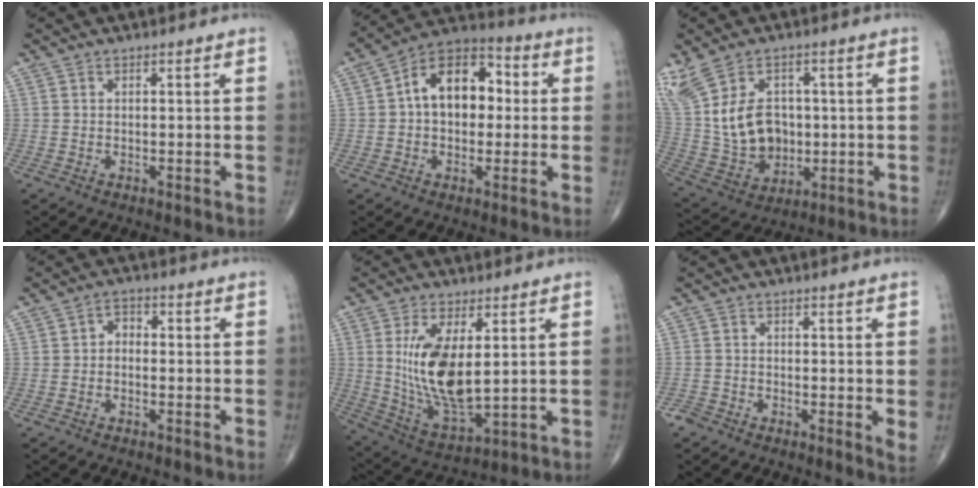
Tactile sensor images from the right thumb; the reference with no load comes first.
{"total": 13.9, "force": [1.4, 9.0, 10.4], "torque": [-0.130, 0.033, 0.009]}
{"total": 18.5, "force": [3.2, 13.4, 12.3], "torque": [-0.259, 0.010, 0.092]}
{"total": 2.7, "force": [-0.4, 2.0, 1.8], "torque": [-0.014, 0.015, -0.018]}
{"total": 14.4, "force": [2.5, 6.4, 12.7], "torque": [-0.238, -0.027, 0.066]}
{"total": 2.7, "force": [-0.9, 1.1, 2.3], "torque": [-0.032, -0.004, -0.029]}